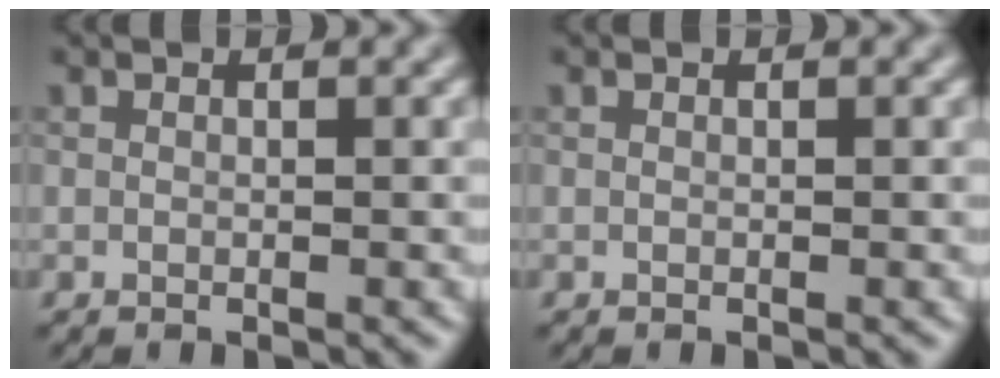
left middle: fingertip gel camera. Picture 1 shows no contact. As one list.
[{"total": 0.0}]